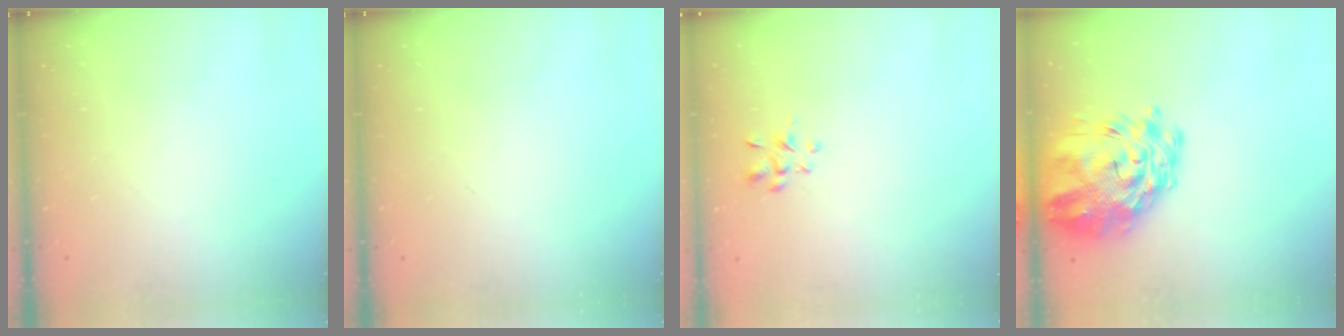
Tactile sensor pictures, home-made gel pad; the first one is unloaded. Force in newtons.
{"total": 0.0}
{"total": 2.9, "press": 2.7, "slide": 1.2}
{"total": 15.0, "press": 14.1, "slide": 5.2}